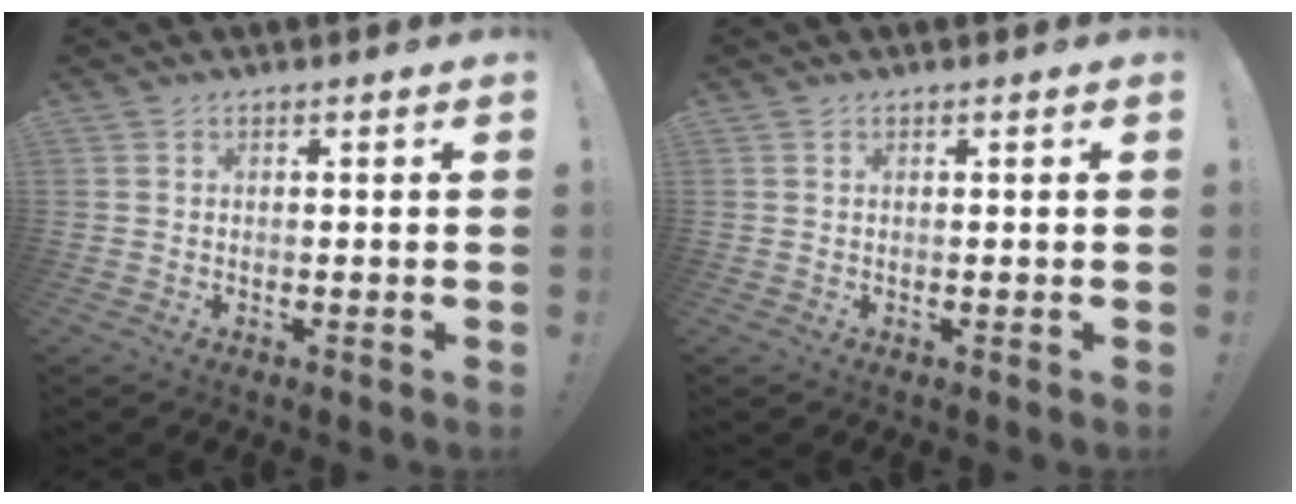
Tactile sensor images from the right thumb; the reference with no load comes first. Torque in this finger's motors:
{"motor_torque": [0.02, 0.04, 0.00, -0.02, 0.06]}